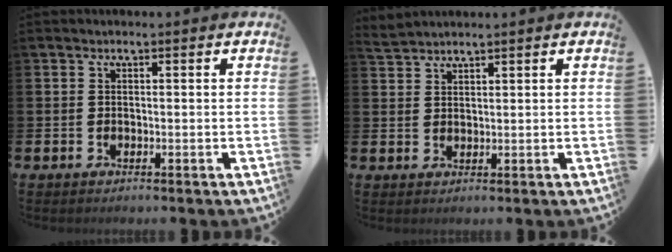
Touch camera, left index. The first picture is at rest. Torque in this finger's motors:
{"motor_torque": [0.97, -1.16, 0.18, 0.03]}